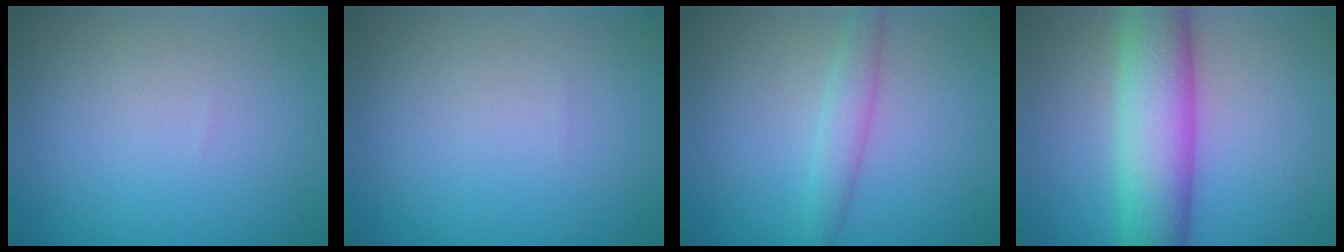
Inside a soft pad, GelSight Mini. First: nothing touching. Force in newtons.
{"total": 0.0}
{"total": 2.2, "press": 2.2, "slide": 0.2}
{"total": 8.7, "press": 8.7, "slide": 0.6}